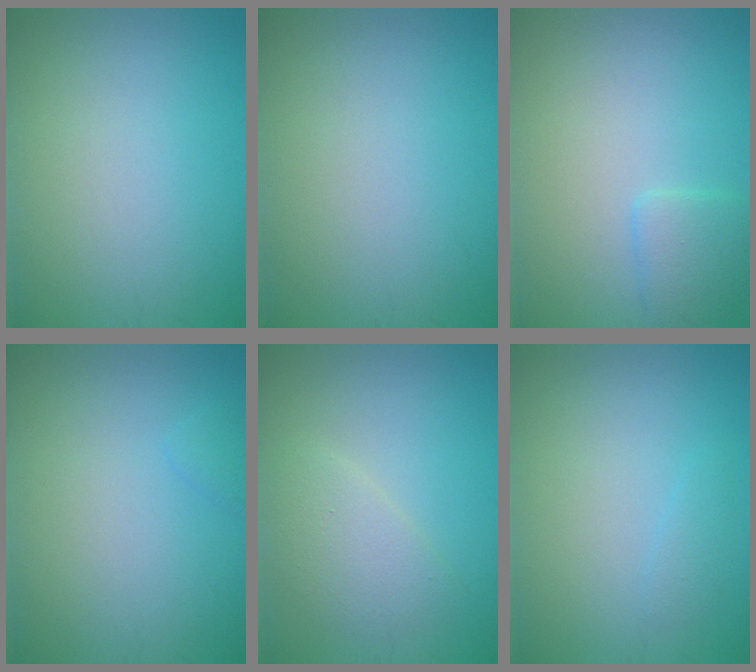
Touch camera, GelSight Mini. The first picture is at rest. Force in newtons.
{"total": 0.0}
{"total": 1.9, "press": 1.9, "slide": 0.1}
{"total": 0.6, "press": 0.6, "slide": 0.0}
{"total": 2.4, "press": 2.3, "slide": 0.2}
{"total": 0.8, "press": 0.8, "slide": 0.0}